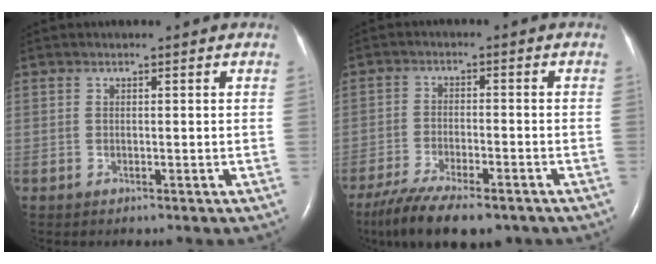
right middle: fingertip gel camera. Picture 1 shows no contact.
{"total": 12.7, "force": [-9.5, 3.6, 7.6], "torque": [-0.138, -0.024, -0.152]}